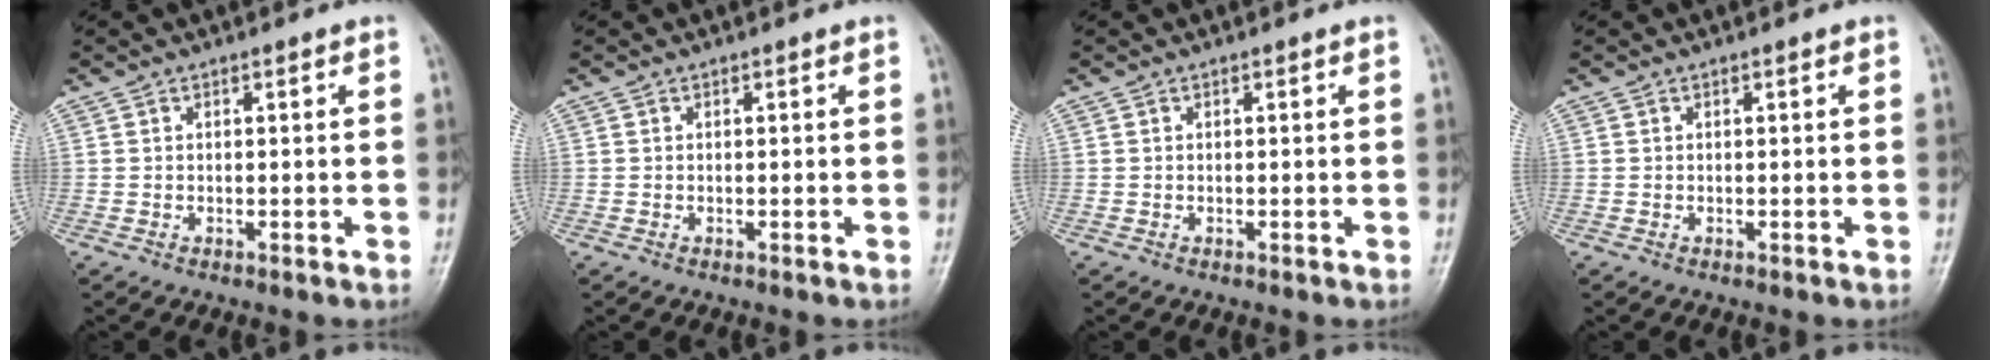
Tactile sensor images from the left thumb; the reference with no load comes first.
{"total": 0.0}
{"total": 0.0}
{"total": 0.0}